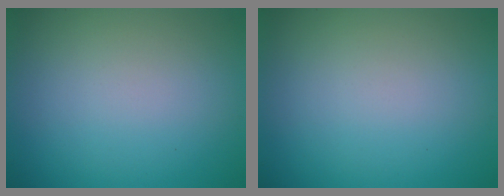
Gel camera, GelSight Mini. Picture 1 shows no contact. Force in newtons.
{"total": 0.0}